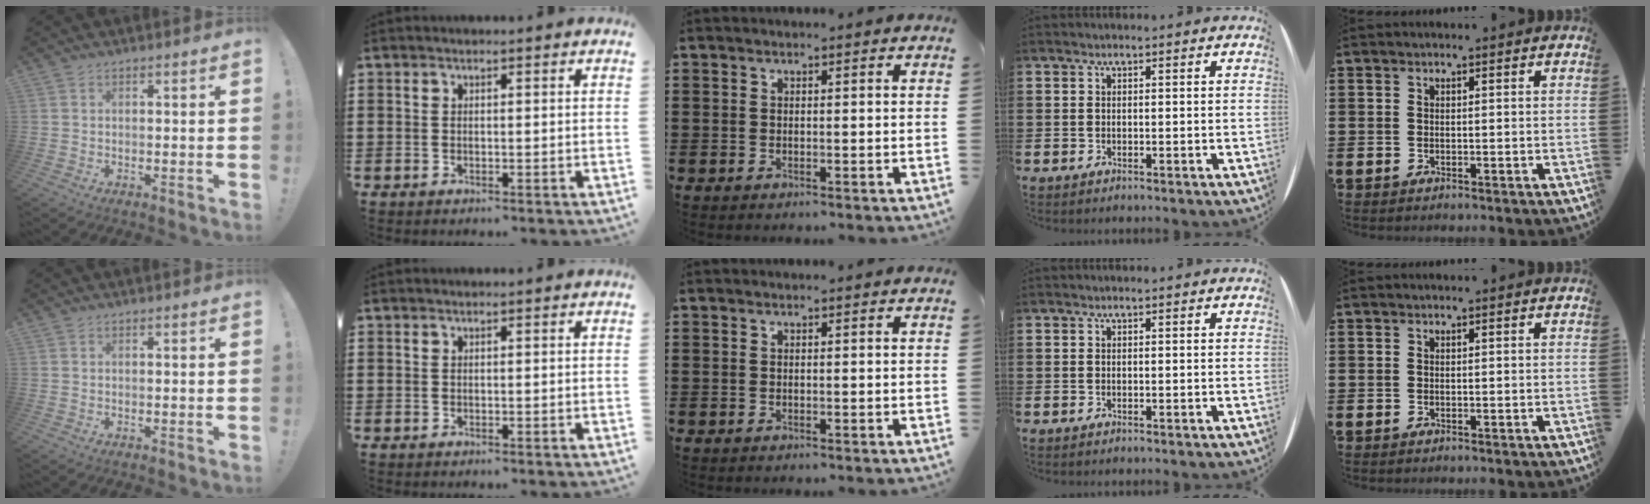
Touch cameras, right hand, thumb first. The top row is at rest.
{}